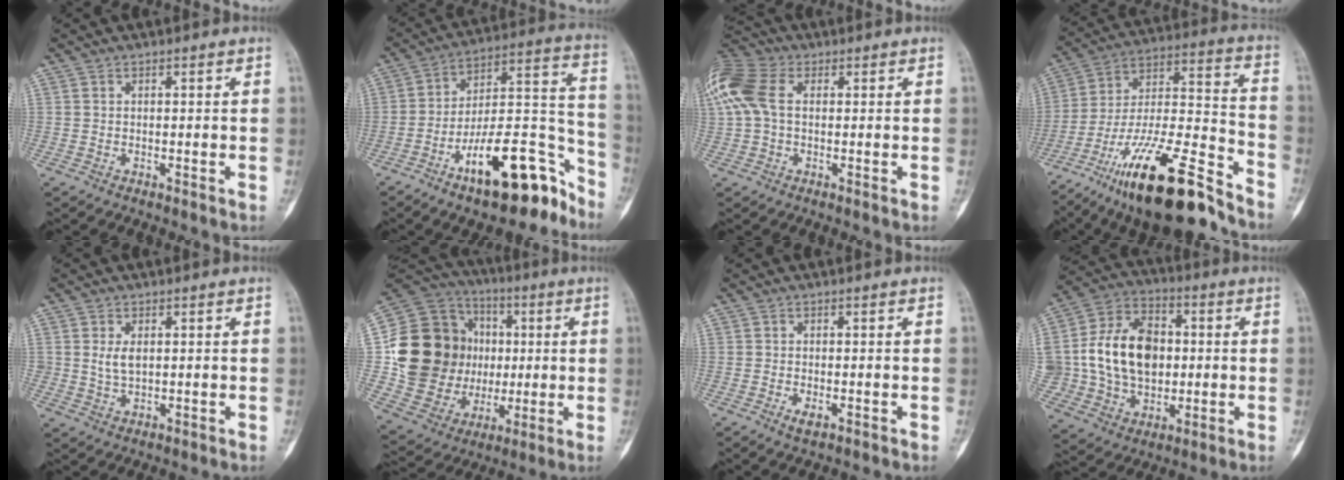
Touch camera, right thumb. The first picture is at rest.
{"total": 19.5, "force": [-12.4, 7.0, 13.4], "torque": [-0.164, 0.117, -0.202]}
{"total": 12.7, "force": [2.3, 8.4, 9.2], "torque": [-0.234, 0.030, 0.039]}
{"total": 24.9, "force": [-17.7, 6.1, 16.5], "torque": [-0.271, 0.084, -0.304]}
{"total": 3.4, "force": [0.7, 2.1, 2.7], "torque": [-0.045, -0.006, 0.020]}
{"total": 25.1, "force": [1.5, 20.8, 14.1], "torque": [-0.224, 0.032, 0.048]}
{"total": 1.8, "force": [-0.7, 0.8, 1.4], "torque": [-0.026, -0.001, -0.013]}
{"total": 19.7, "force": [1.0, 14.6, 13.2], "torque": [-0.210, 0.022, 0.029]}